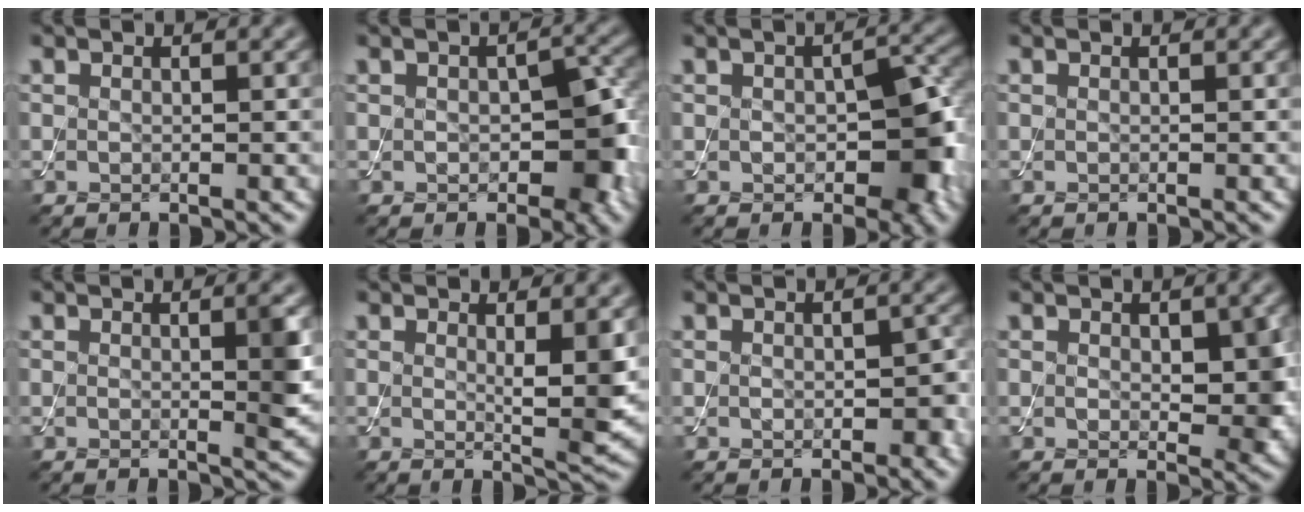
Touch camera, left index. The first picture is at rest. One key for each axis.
{"total": 4.6, "fx": -0.7, "fy": 2.7, "fz": 3.6, "tx": -0.046, "ty": -0.005, "tz": -0.007}
{"total": 5.2, "fx": -0.8, "fy": 3.0, "fz": 4.1, "tx": -0.054, "ty": -0.002, "tz": -0.010}
{"total": 0.0}
{"total": 2.4, "fx": 0.2, "fy": 0.4, "fz": 2.4, "tx": -0.029, "ty": -0.004, "tz": 0.000}
{"total": 3.3, "fx": 0.6, "fy": 0.5, "fz": 3.2, "tx": -0.047, "ty": -0.014, "tz": 0.013}
{"total": 2.4, "fx": -0.3, "fy": 1.5, "fz": 1.9, "tx": -0.028, "ty": -0.006, "tz": -0.003}
{"total": 4.1, "fx": 0.5, "fy": 2.3, "fz": 3.4, "tx": -0.048, "ty": -0.009, "tz": 0.013}